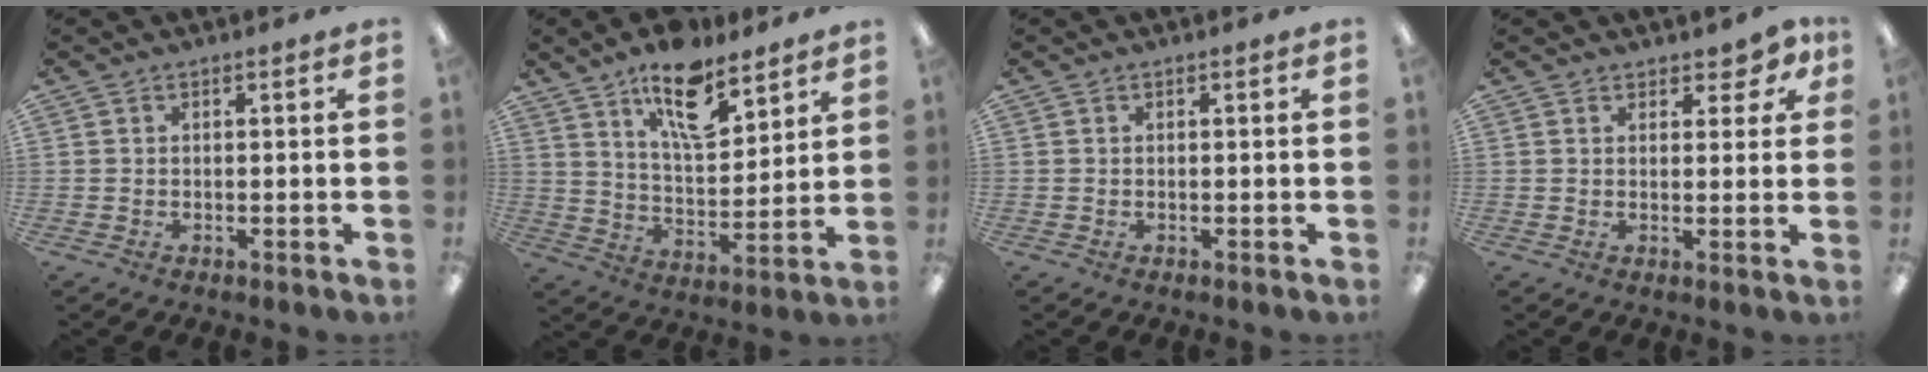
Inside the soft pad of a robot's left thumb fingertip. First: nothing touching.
{"total": 15.1, "force": [10.2, 6.1, 9.3], "torque": [-0.139, -0.053, 0.172]}
{"total": 0.0}
{"total": 4.1, "force": [3.0, 2.2, 1.6], "torque": [-0.013, -0.010, 0.052]}